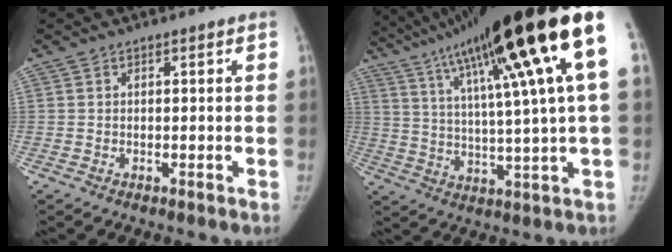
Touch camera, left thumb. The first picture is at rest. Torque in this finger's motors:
{"motor_torque": [1.90, 3.12, 2.77, 0.00, 0.79]}